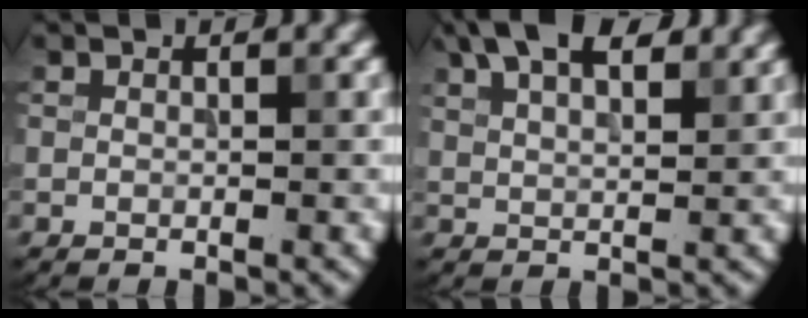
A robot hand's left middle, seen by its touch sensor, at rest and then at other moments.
{"total": 7.6, "force": [4.9, 3.0, 4.9], "torque": [-0.081, 0.029, 0.061]}